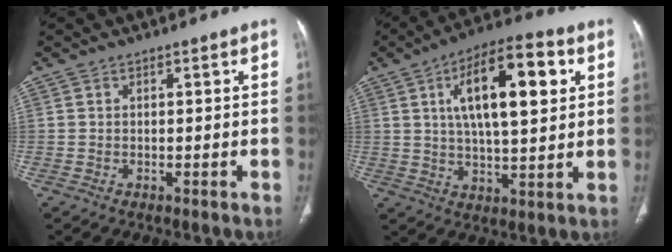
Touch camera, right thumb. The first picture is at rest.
{"total": 17.0, "force": [5.1, 6.5, 14.9], "torque": [-0.217, 0.001, 0.076]}